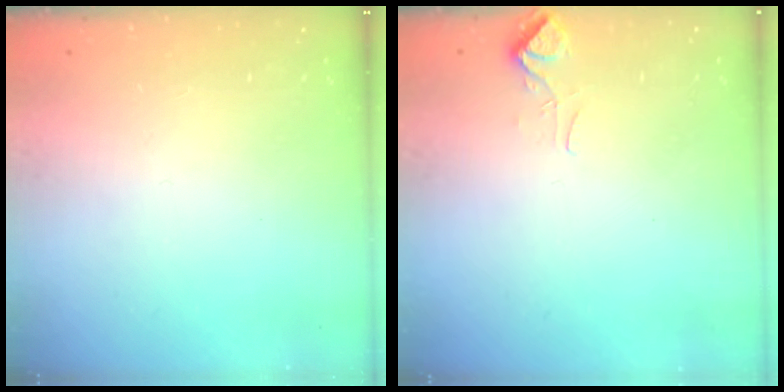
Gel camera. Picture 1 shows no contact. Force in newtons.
{"total": 2.6, "press": 2.5, "slide": 0.7}